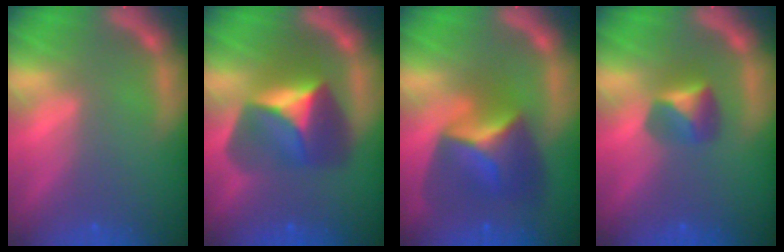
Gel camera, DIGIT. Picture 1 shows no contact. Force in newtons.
{"total": 7.4}
{"total": 7.4}
{"total": 2.9}